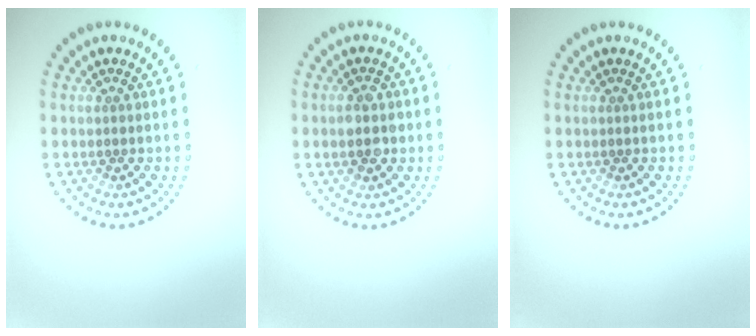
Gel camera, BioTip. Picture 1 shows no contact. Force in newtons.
{"total": 2.7, "press": 2.7, "slide": 0.1}
{"total": 0.0}